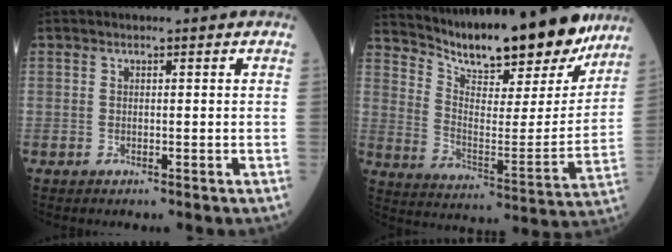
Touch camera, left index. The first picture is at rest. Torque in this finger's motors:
{"motor_torque": [0.49, -0.72, 0.32, 0.06]}